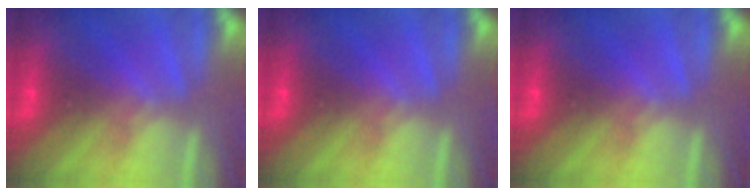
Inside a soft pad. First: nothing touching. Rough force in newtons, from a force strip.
{"total": 0.0}
{"total": 0.0}